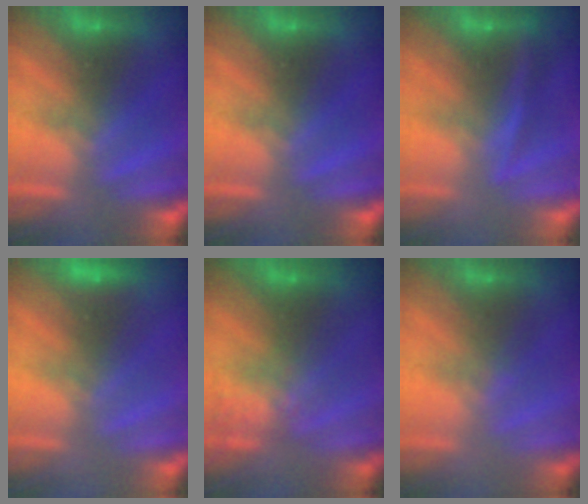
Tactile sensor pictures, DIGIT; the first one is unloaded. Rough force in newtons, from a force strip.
{"total": 0.0}
{"total": 2.9}
{"total": 1.9}
{"total": 4.2}
{"total": 2.3}